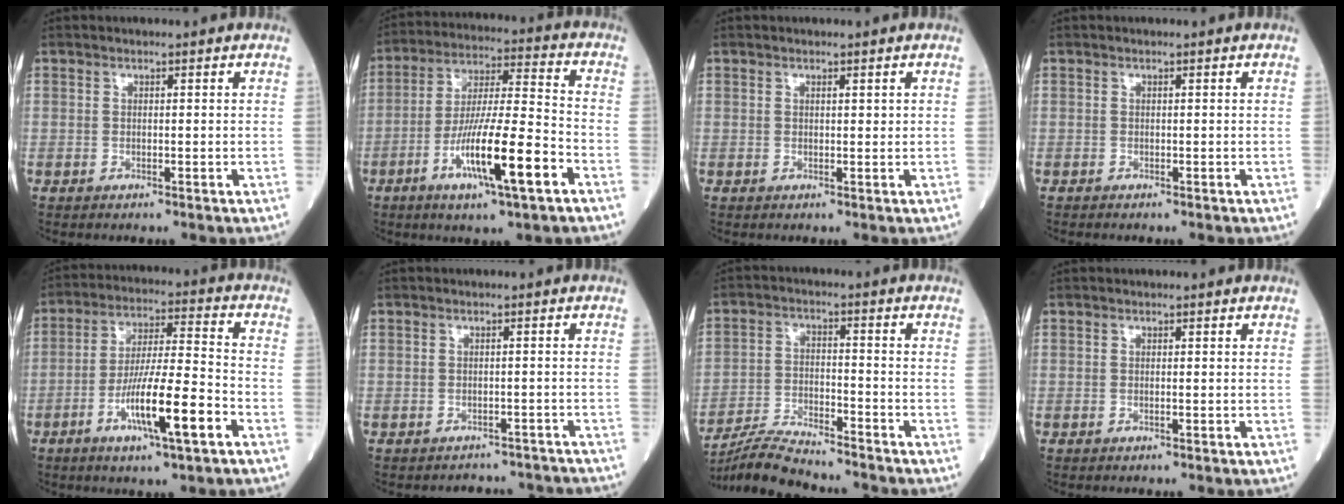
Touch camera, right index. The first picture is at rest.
{"total": 14.6, "force": [-6.3, 1.0, 13.1], "torque": [-0.241, -0.011, -0.109]}
{"total": 0.6, "force": [0.3, 0.2, 0.4], "torque": [-0.006, -0.002, 0.005]}
{"total": 0.0}
{"total": 12.6, "force": [-5.3, 0.8, 11.3], "torque": [-0.203, -0.006, -0.094]}
{"total": 6.1, "force": [-5.8, 2.1, -0.3], "torque": [0.012, 0.021, -0.057]}
{"total": 10.4, "force": [-9.9, 0.2, 3.0], "torque": [-0.056, -0.008, -0.175]}
{"total": 0.0}